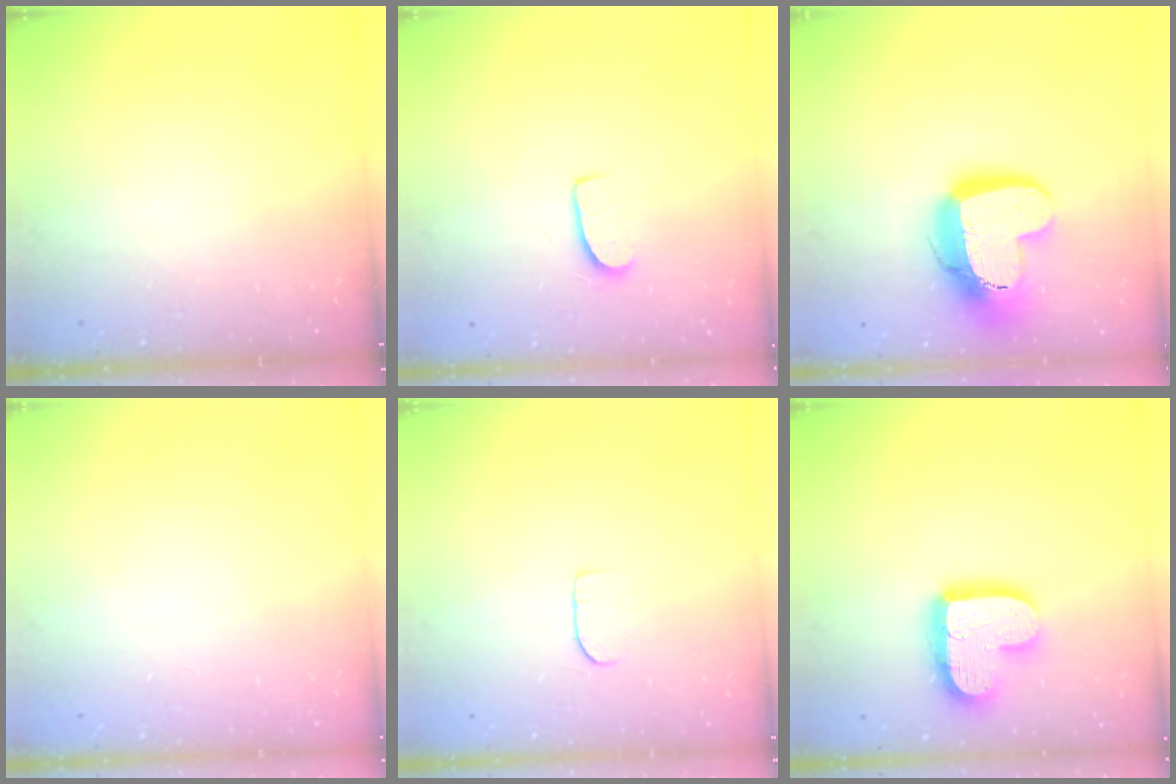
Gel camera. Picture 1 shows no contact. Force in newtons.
{"total": 7.7, "press": 7.6, "slide": 0.7}
{"total": 16.6, "press": 16.5, "slide": 1.6}
{"total": 0.0}
{"total": 5.0, "press": 5.0, "slide": 0.5}
{"total": 15.6, "press": 15.5, "slide": 1.3}